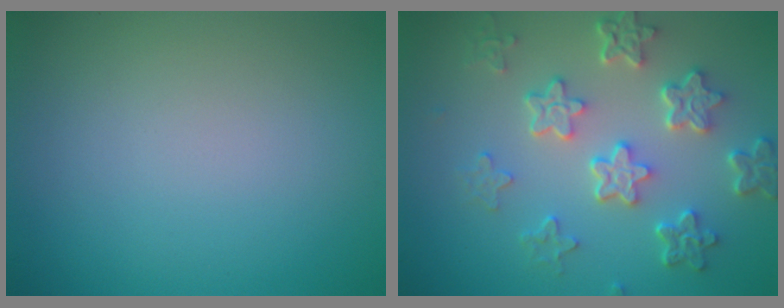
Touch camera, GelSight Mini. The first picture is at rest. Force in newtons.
{"total": 5.7, "press": 4.2, "slide": 3.8}